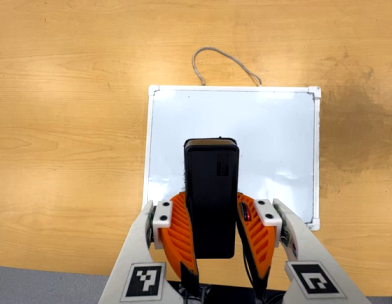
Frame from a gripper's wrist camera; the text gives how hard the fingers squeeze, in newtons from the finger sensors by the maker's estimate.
{"total": 8.9, "left": 7.4, "right": 10.4}